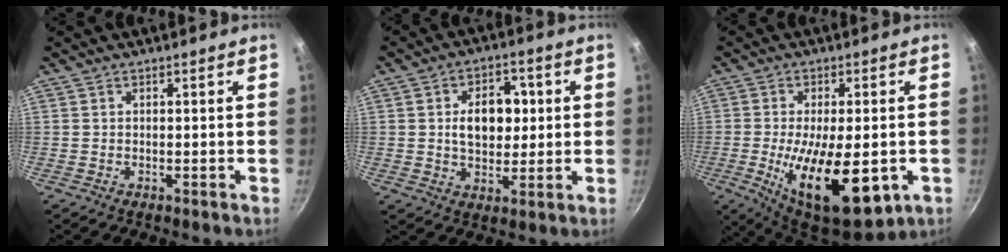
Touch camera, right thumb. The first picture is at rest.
{"total": 10.0, "force": [1.3, 6.7, 7.4], "torque": [-0.081, 0.003, 0.022]}
{"total": 19.0, "force": [-4.9, 8.0, 16.5], "torque": [-0.269, -0.020, -0.053]}